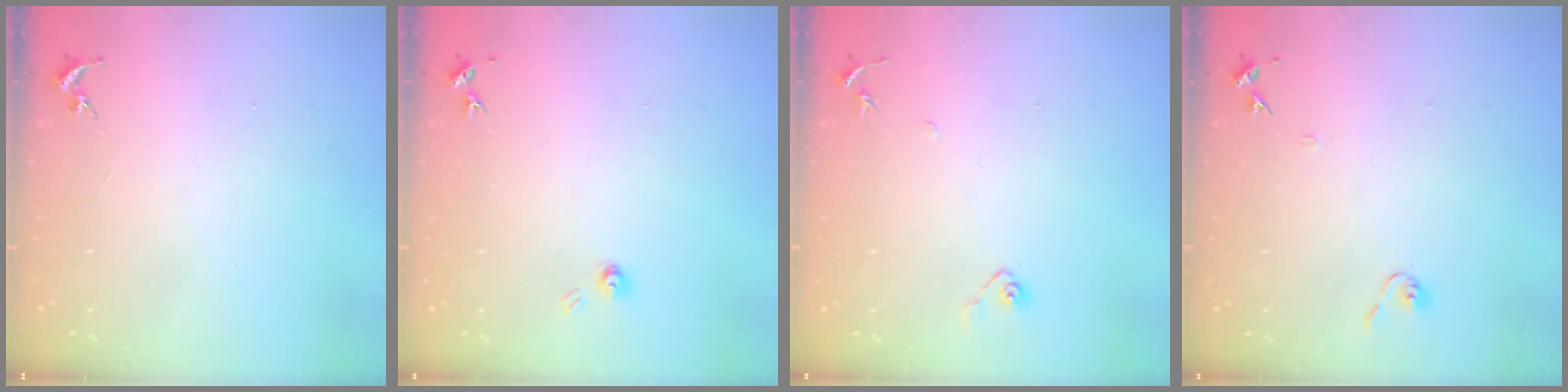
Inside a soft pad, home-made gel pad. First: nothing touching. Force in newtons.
{"total": 3.9, "press": 3.9, "slide": 0.5}
{"total": 4.8, "press": 4.7, "slide": 1.0}
{"total": 6.8, "press": 6.8, "slide": 0.6}